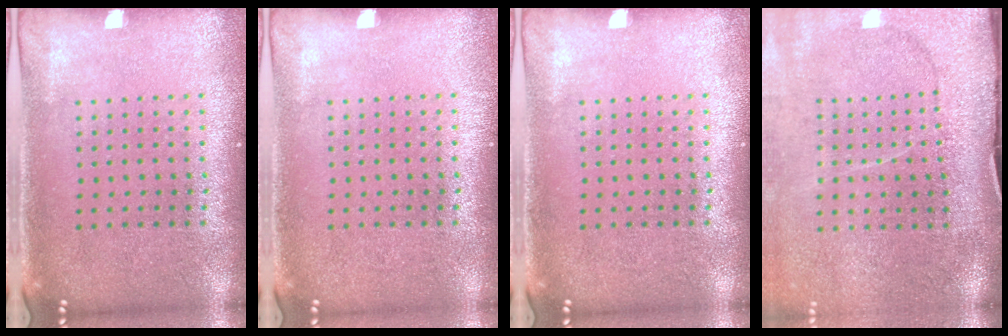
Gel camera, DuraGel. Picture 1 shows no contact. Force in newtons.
{"total": 0.0}
{"total": 0.0}
{"total": 3.9, "press": 3.2, "slide": 2.3}